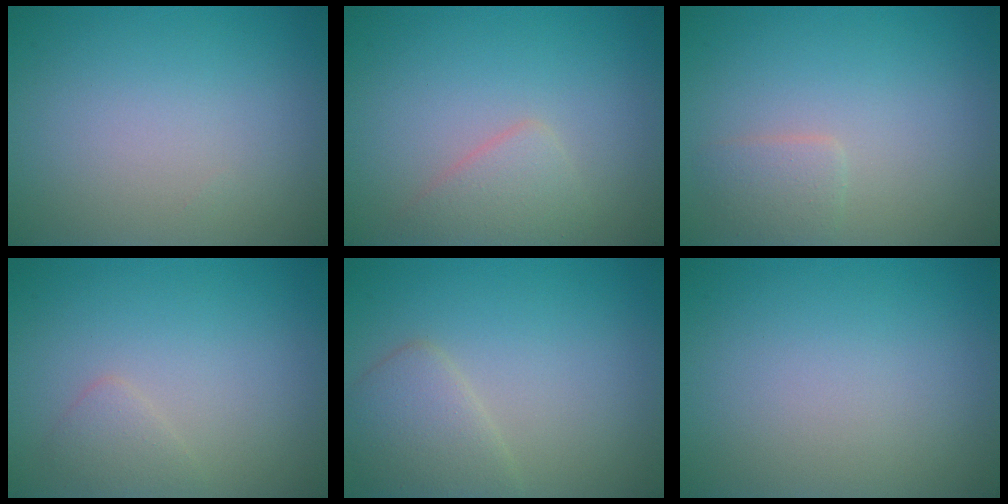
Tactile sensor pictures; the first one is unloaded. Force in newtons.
{"total": 2.2, "press": 2.1, "slide": 0.2}
{"total": 1.6, "press": 1.5, "slide": 0.2}
{"total": 1.2, "press": 1.2, "slide": 0.1}
{"total": 2.9, "press": 2.9, "slide": 0.1}
{"total": 0.0}